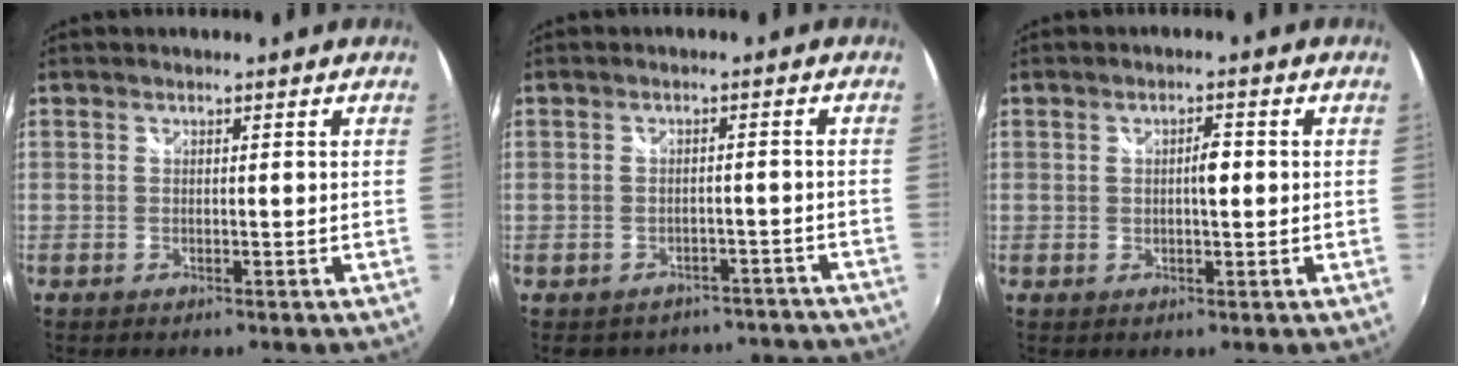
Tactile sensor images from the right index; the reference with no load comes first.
{"total": 11.6, "force": [-10.0, 5.5, 2.2], "torque": [-0.044, 0.020, -0.104]}
{"total": 2.7, "force": [0.2, 1.0, 2.5], "torque": [-0.039, 0.004, 0.003]}